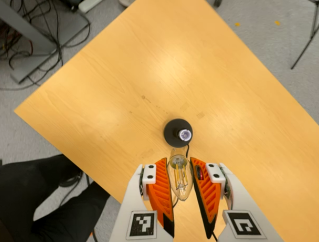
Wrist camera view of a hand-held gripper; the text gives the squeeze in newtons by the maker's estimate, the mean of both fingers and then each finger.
{"total": 10.9, "left": 10.5, "right": 11.2}